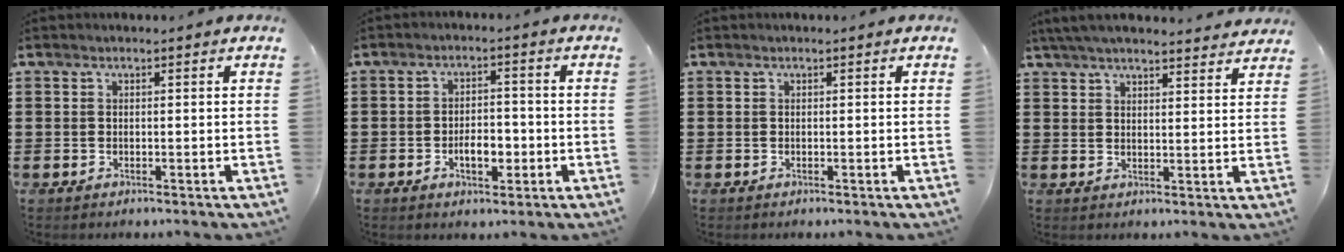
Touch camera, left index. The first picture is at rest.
{"total": 4.6, "force": [-1.5, 2.3, 3.6], "torque": [-0.057, 0.003, -0.029]}
{"total": 0.0}
{"total": 4.5, "force": [4.3, 0.1, 1.4], "torque": [-0.041, -0.012, 0.080]}